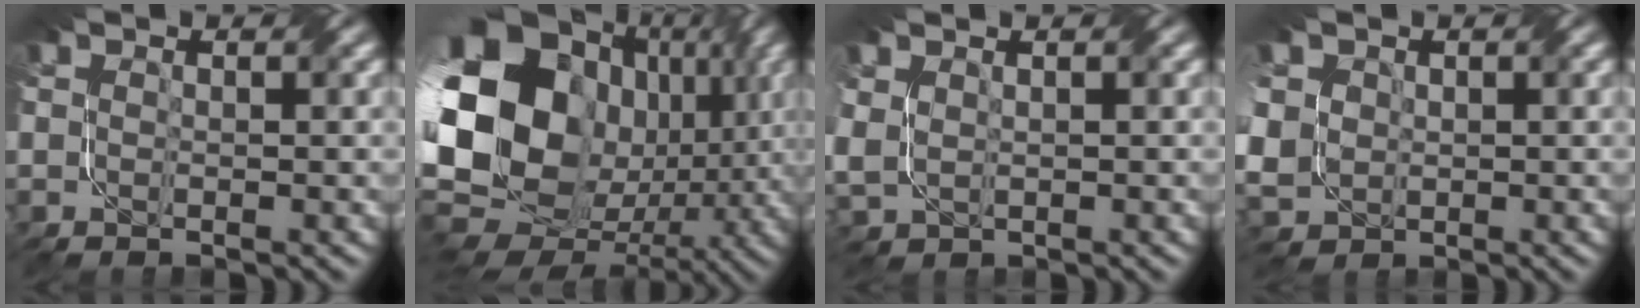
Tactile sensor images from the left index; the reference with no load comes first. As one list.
[{"total": 21.8, "force": [0.4, 16.8, 13.8], "torque": [-0.282, -0.026, -0.024]}, {"total": 1.9, "force": [0.8, 1.2, 1.2], "torque": [-0.039, 0.000, 0.020]}, {"total": 5.8, "force": [0.6, 4.9, 3.0], "torque": [-0.099, 0.014, 0.002]}]